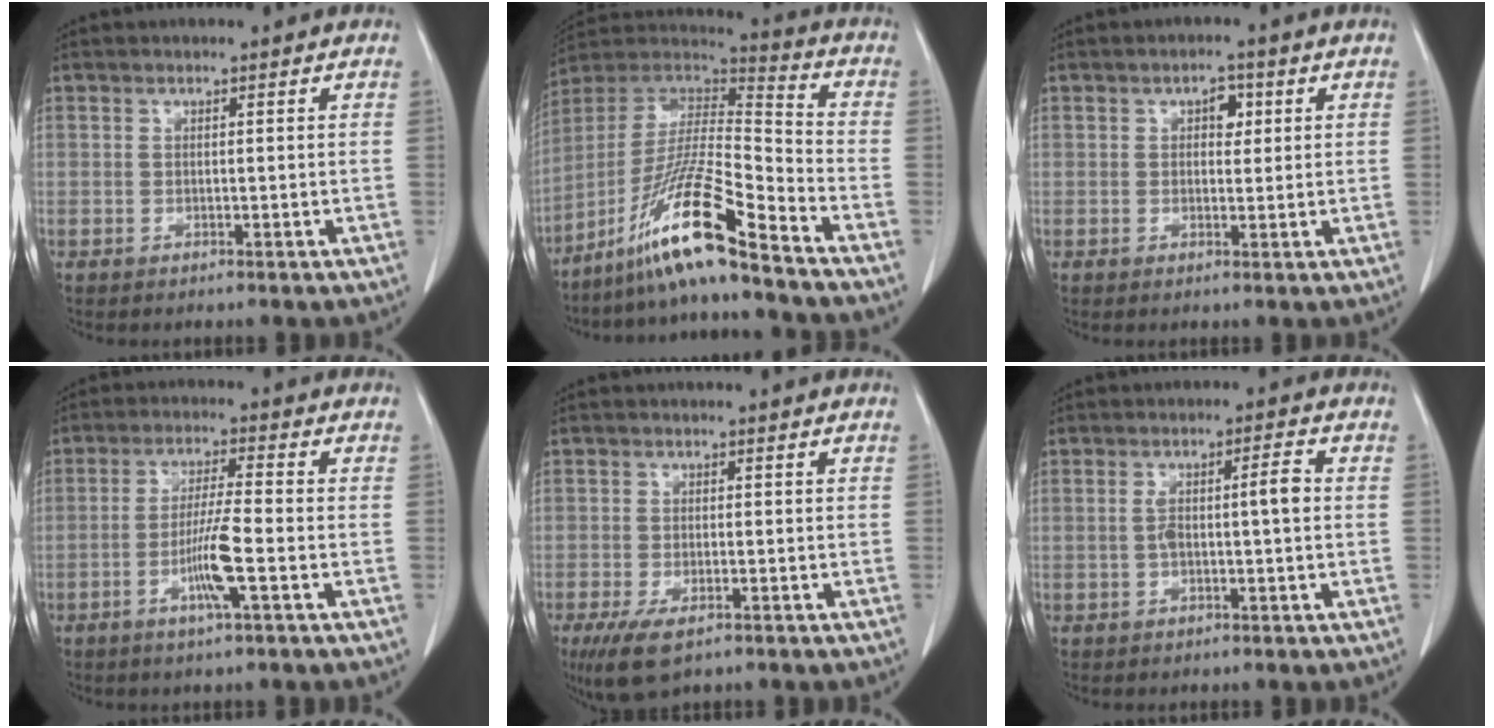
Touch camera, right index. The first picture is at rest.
{"total": 16.2, "force": [-11.4, -0.4, 11.5], "torque": [-0.220, -0.006, -0.211]}
{"total": 2.6, "force": [0.9, 1.6, 1.9], "torque": [-0.023, 0.006, 0.011]}
{"total": 6.8, "force": [-2.4, -0.3, 6.3], "torque": [-0.122, -0.006, -0.048]}
{"total": 5.5, "force": [-3.3, 2.2, 3.8], "torque": [-0.074, -0.010, -0.052]}
{"total": 4.8, "force": [-0.1, 0.7, 4.7], "torque": [-0.090, 0.019, 0.001]}